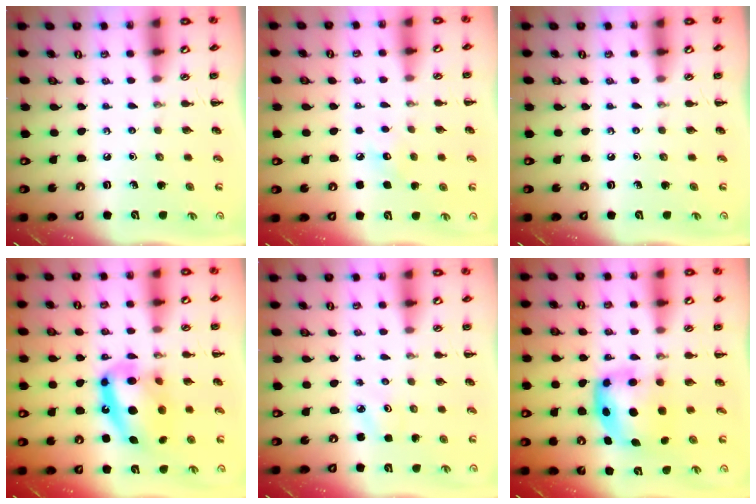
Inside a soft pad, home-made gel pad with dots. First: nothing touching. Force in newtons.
{"total": 6.7, "press": 6.5, "slide": 1.7}
{"total": 0.0}
{"total": 16.8, "press": 16.2, "slide": 4.4}
{"total": 2.1, "press": 2.0, "slide": 0.6}
{"total": 5.9, "press": 5.9, "slide": 1.0}